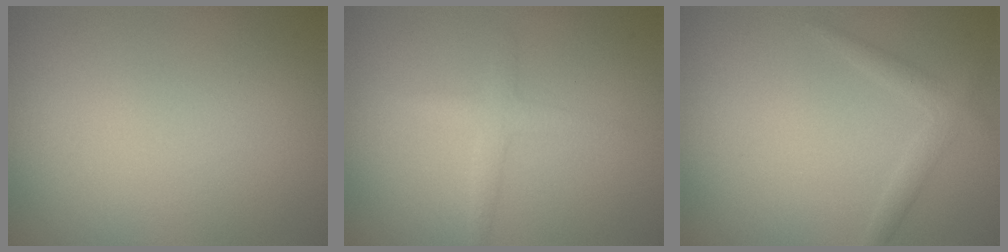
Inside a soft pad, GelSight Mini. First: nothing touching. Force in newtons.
{"total": 1.6, "press": 1.6, "slide": 0.1}
{"total": 1.5, "press": 1.5, "slide": 0.1}